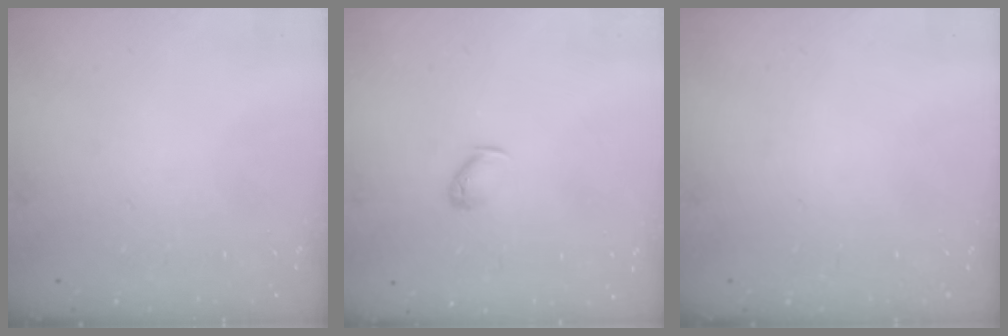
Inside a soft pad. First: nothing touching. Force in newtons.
{"total": 4.1, "press": 4.0, "slide": 0.9}
{"total": 0.0}